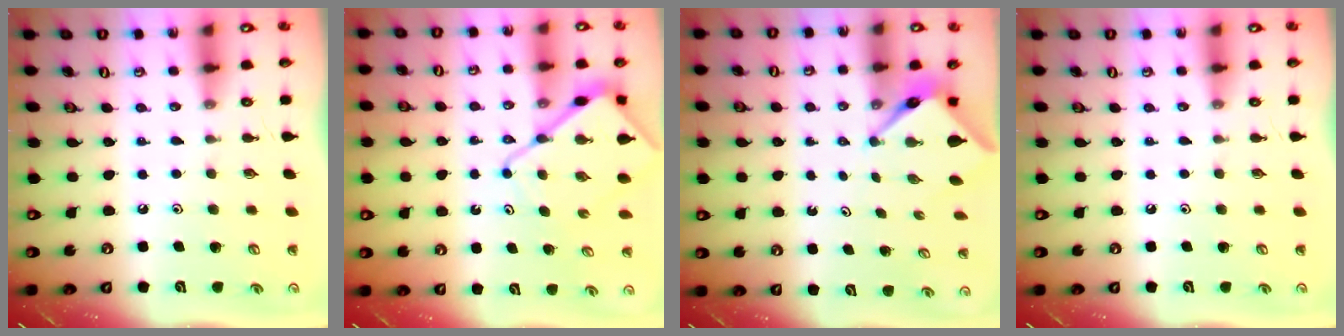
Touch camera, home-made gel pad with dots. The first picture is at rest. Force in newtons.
{"total": 10.3, "press": 10.2, "slide": 1.1}
{"total": 3.9, "press": 3.9, "slide": 0.2}
{"total": 0.0}